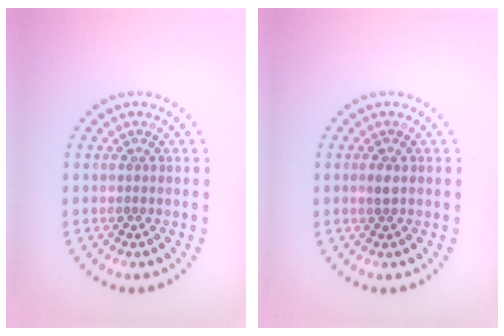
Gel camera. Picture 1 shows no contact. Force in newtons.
{"total": 0.8, "press": 0.8, "slide": 0.1}